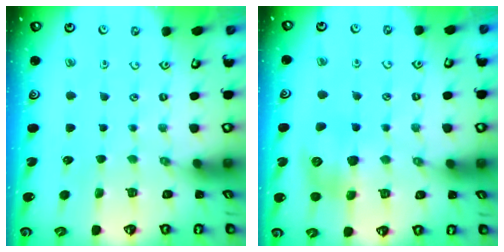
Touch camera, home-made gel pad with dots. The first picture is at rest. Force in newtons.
{"total": 9.5, "press": 9.5, "slide": 0.1}